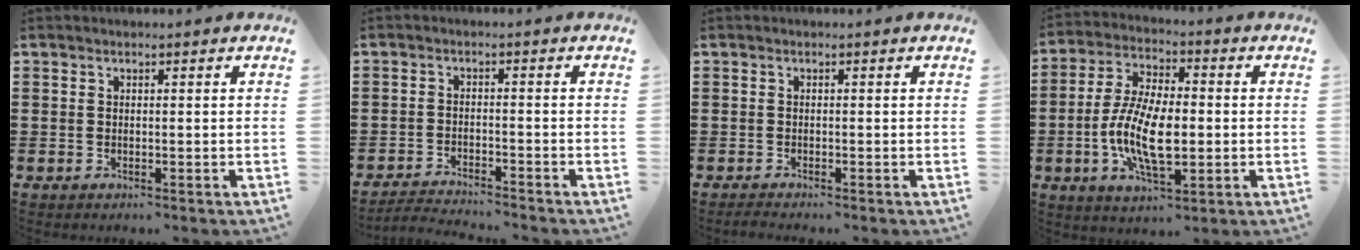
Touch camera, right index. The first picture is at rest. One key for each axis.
{"total": 2.8, "fx": -2.8, "fy": -0.2, "fz": 0.1, "tx": -0.006, "ty": -0.002, "tz": -0.060}
{"total": 0.9, "fx": -0.8, "fy": -0.1, "fz": 0.0, "tx": -0.002, "ty": -0.003, "tz": -0.017}
{"total": 11.3, "fx": -2.1, "fy": 4.8, "fz": 10.0, "tx": -0.224, "ty": -0.010, "tz": -0.042}